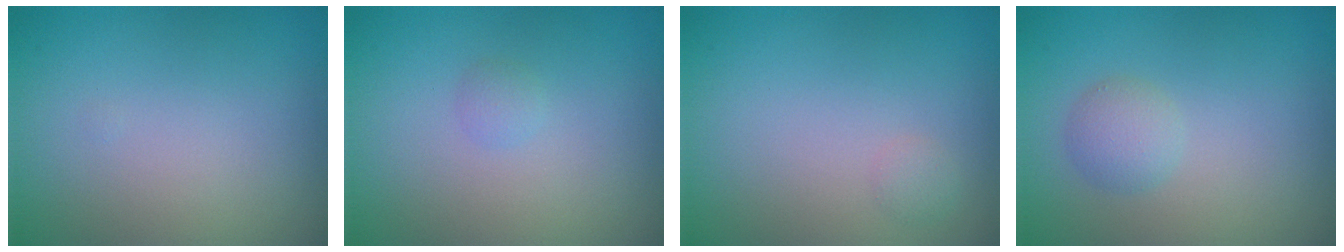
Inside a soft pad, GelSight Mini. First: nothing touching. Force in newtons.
{"total": 0.7, "press": 0.7, "slide": 0.0}
{"total": 0.7, "press": 0.7, "slide": 0.0}
{"total": 1.8, "press": 1.8, "slide": 0.1}